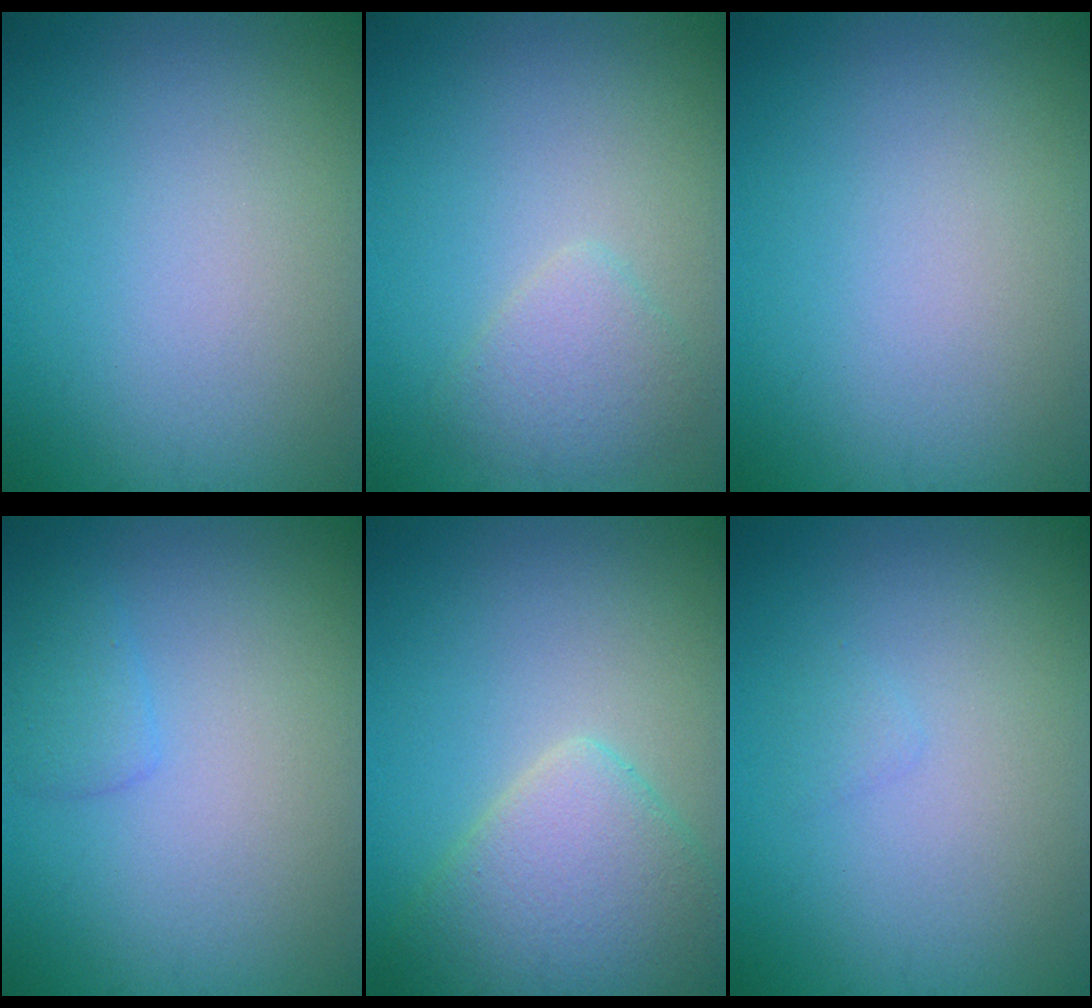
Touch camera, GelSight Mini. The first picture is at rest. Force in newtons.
{"total": 2.2, "press": 2.2, "slide": 0.2}
{"total": 0.0}
{"total": 1.5, "press": 1.5, "slide": 0.1}
{"total": 5.5, "press": 5.5, "slide": 0.3}
{"total": 0.5, "press": 0.5, "slide": 0.1}